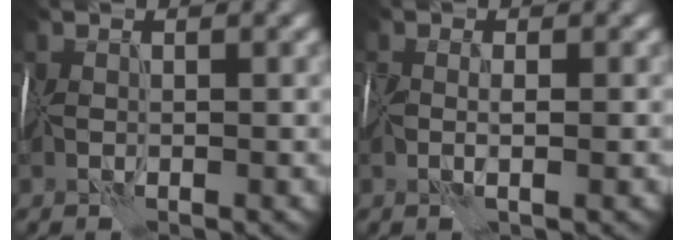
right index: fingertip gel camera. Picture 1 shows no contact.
{"total": 1.3, "force": [-0.1, 0.1, 1.3], "torque": [-0.024, -0.003, -0.002]}